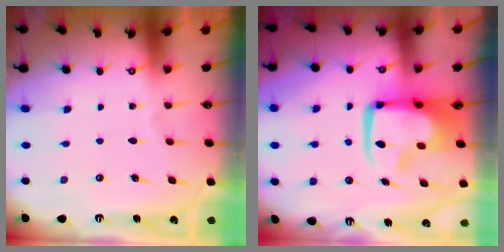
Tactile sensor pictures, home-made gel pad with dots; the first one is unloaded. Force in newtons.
{"total": 13.2, "press": 13.0, "slide": 1.9}